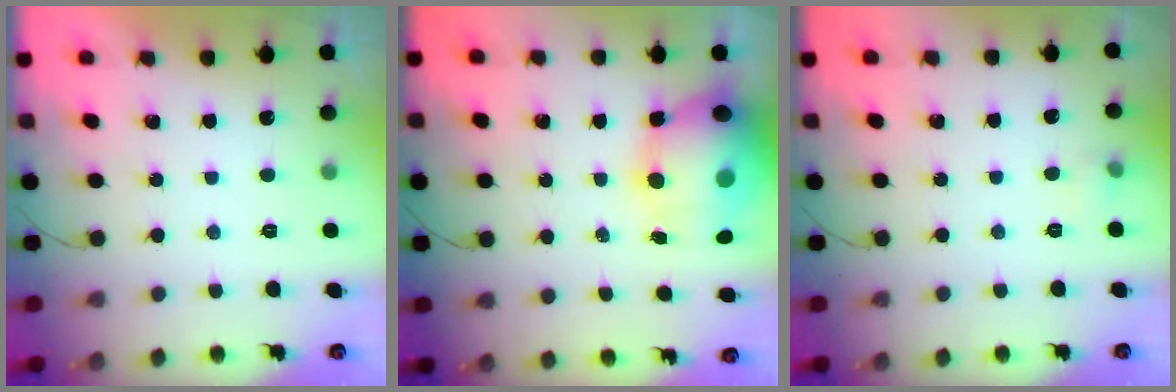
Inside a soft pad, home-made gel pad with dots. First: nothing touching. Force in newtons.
{"total": 18.5, "press": 17.9, "slide": 4.9}
{"total": 3.4, "press": 3.2, "slide": 1.3}